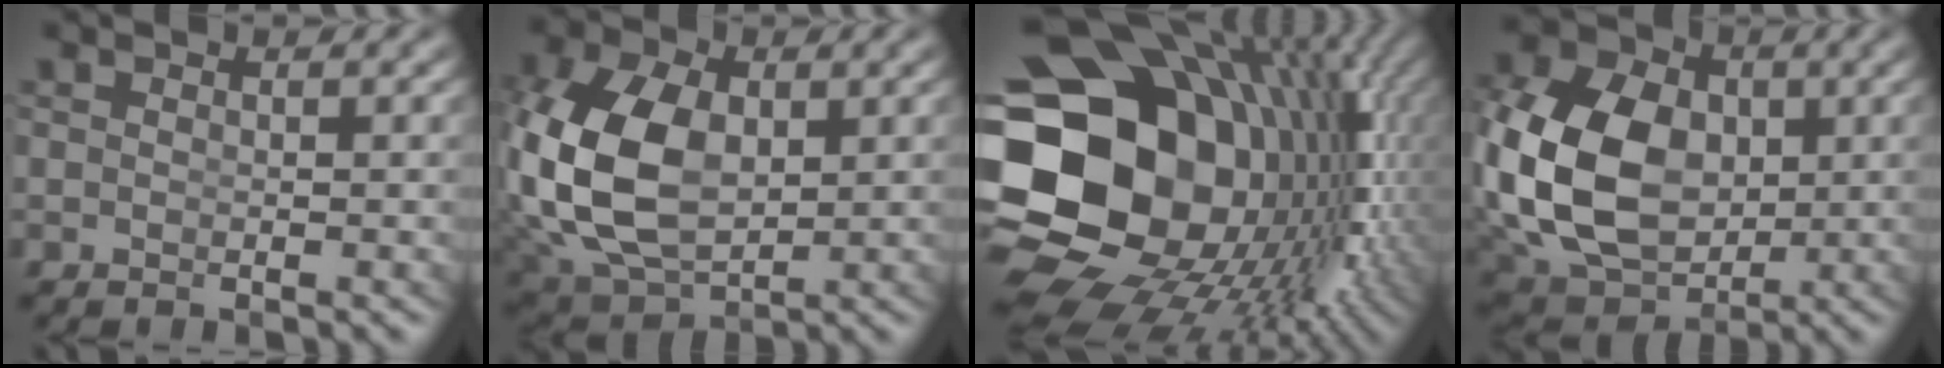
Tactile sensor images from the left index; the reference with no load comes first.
{"total": 10.9, "force": [0.2, 8.2, 7.1], "torque": [-0.186, -0.036, 0.026]}
{"total": 31.6, "force": [-1.2, 21.5, 23.1], "torque": [-0.377, -0.064, 0.000]}
{"total": 11.9, "force": [0.3, 9.3, 7.5], "torque": [-0.168, -0.028, 0.018]}